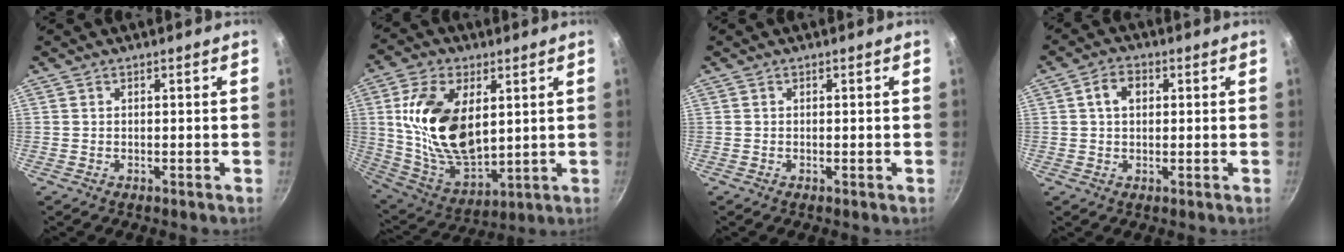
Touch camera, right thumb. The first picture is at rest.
{"total": 19.4, "force": [4.0, 11.4, 15.2], "torque": [-0.266, -0.023, 0.089]}
{"total": 0.0}
{"total": 4.6, "force": [1.0, 3.3, 3.1], "torque": [-0.038, 0.009, 0.011]}